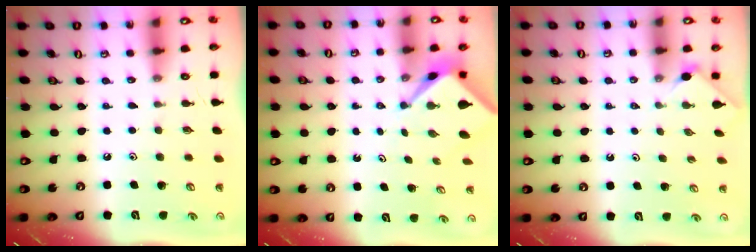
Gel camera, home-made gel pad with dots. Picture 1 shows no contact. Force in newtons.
{"total": 2.5, "press": 2.4, "slide": 0.3}
{"total": 1.7, "press": 1.7, "slide": 0.4}